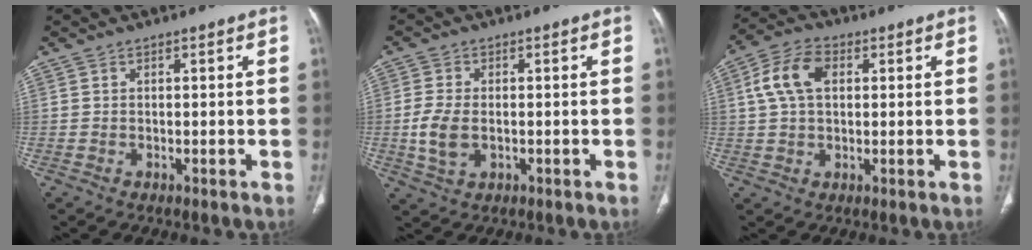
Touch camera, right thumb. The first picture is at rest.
{"total": 6.1, "force": [-0.8, 3.8, 4.7], "torque": [-0.107, -0.003, -0.012]}
{"total": 9.1, "force": [2.2, 5.8, 6.6], "torque": [-0.130, 0.018, 0.038]}